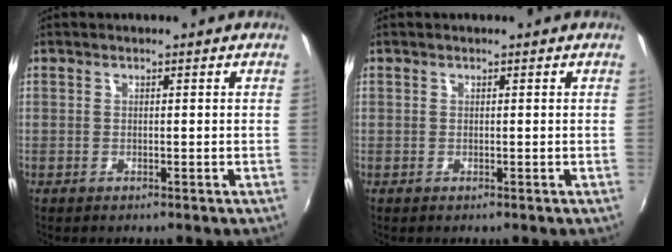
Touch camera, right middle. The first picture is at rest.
{"total": 0.0}